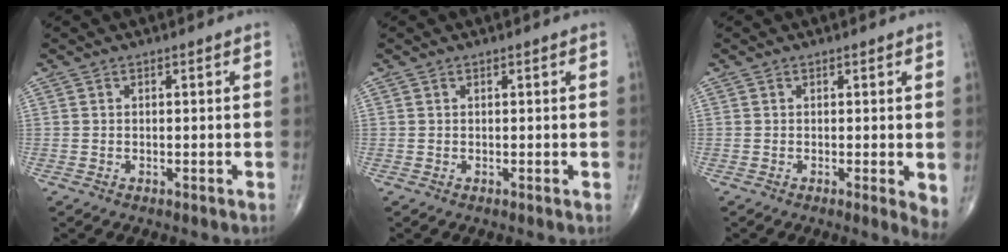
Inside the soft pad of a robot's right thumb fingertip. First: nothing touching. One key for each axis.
{"total": 0.0}
{"total": 3.3, "fx": 0.0, "fy": 0.7, "fz": 3.2, "tx": -0.045, "ty": -0.011, "tz": -0.003}